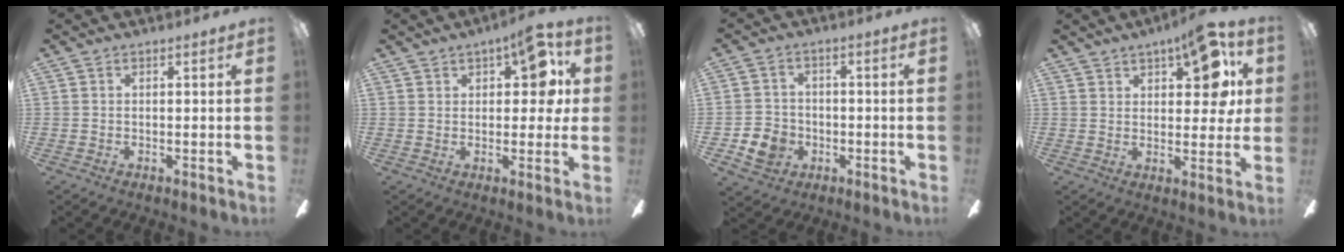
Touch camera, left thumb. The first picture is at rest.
{"total": 10.6, "force": [4.9, 4.9, 8.0], "torque": [-0.090, -0.016, 0.080]}
{"total": 6.5, "force": [-2.3, 5.7, 2.0], "torque": [-0.047, 0.016, -0.041]}
{"total": 13.0, "force": [6.3, 5.9, 9.8], "torque": [-0.118, -0.020, 0.103]}